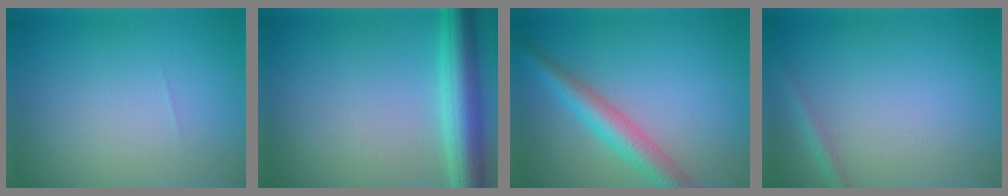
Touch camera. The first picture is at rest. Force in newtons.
{"total": 5.9, "press": 5.9, "slide": 0.2}
{"total": 4.5, "press": 4.5, "slide": 0.1}
{"total": 1.4, "press": 1.4, "slide": 0.1}